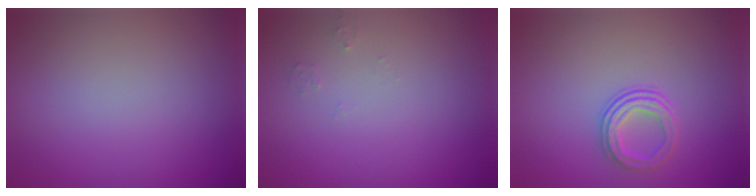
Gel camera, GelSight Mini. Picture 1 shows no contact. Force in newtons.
{"total": 0.7, "press": 0.7, "slide": 0.1}
{"total": 2.8, "press": 2.3, "slide": 1.5}